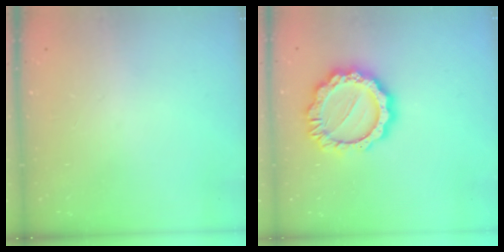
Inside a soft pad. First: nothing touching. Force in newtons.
{"total": 13.7, "press": 13.7, "slide": 1.1}